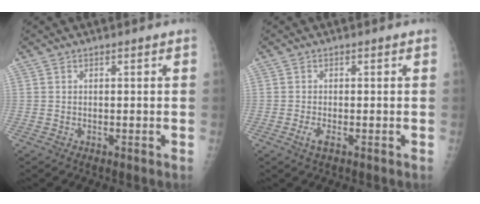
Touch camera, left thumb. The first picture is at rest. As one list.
[{"total": 2.1, "force": [-0.9, 0.6, 1.8], "torque": [-0.042, 0.000, -0.019]}]